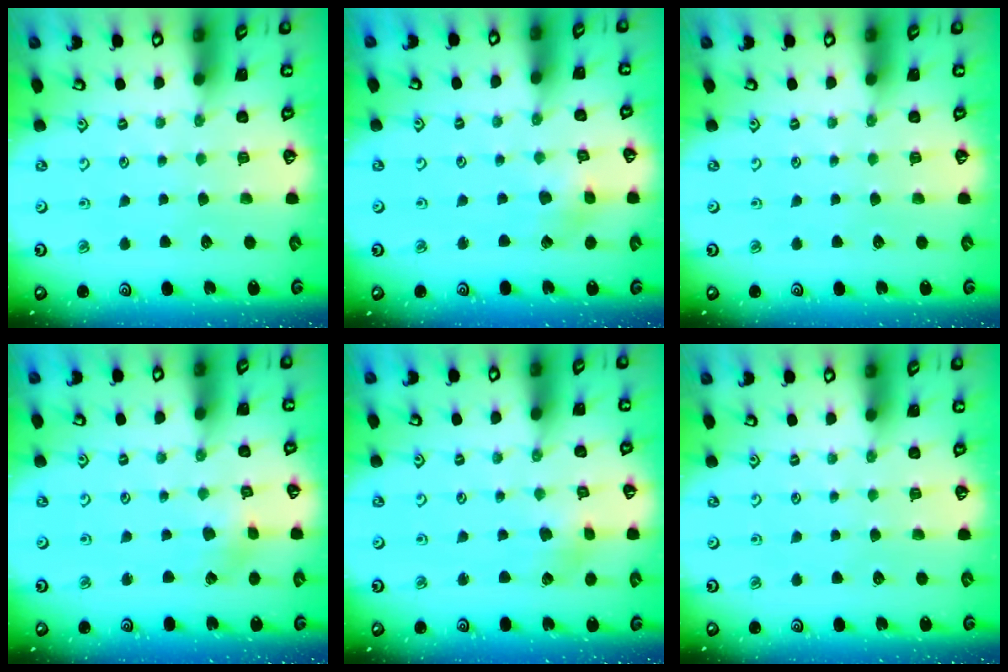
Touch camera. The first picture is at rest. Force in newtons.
{"total": 3.6, "press": 3.6, "slide": 0.4}
{"total": 0.0}
{"total": 1.9, "press": 1.9, "slide": 0.3}
{"total": 2.5, "press": 2.5, "slide": 0.6}
{"total": 0.0}